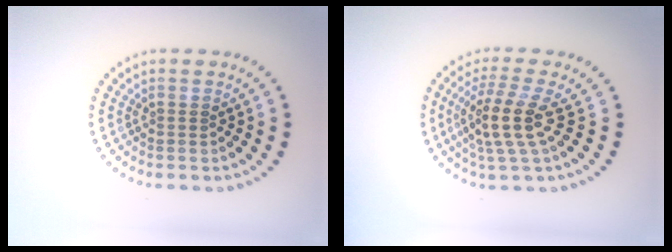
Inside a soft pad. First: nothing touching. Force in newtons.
{"total": 4.0, "press": 3.5, "slide": 2.1}